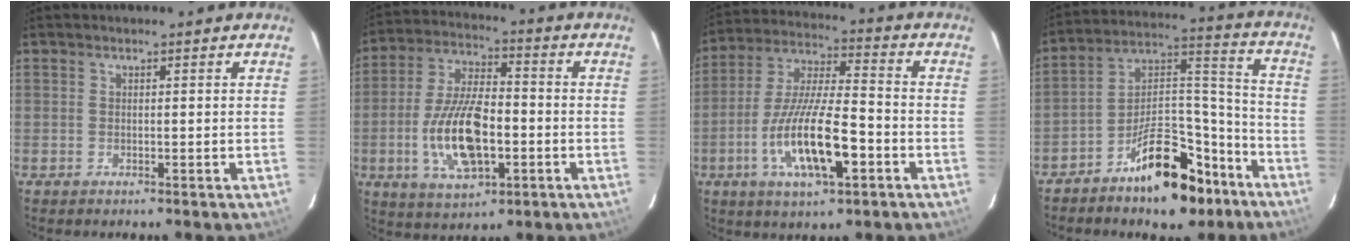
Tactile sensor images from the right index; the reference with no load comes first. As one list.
[{"total": 15.2, "force": [-3.8, 6.9, 13.1], "torque": [-0.269, -0.002, -0.062]}, {"total": 15.9, "force": [-5.9, 4.2, 14.2], "torque": [-0.289, -0.014, -0.107]}, {"total": 16.4, "force": [-11.0, 7.1, 9.8], "torque": [-0.164, 0.050, -0.163]}]